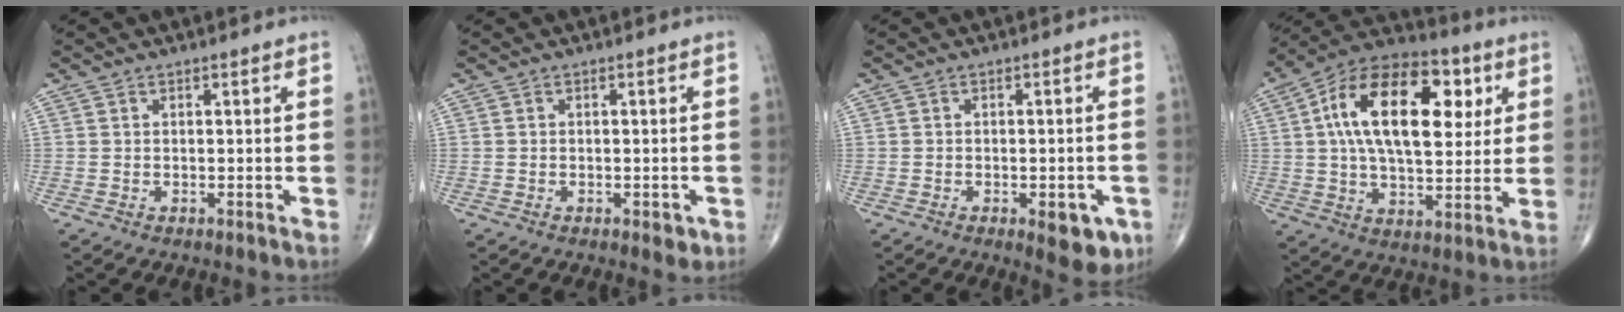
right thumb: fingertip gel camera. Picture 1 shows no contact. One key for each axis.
{"total": 2.1, "fx": -0.8, "fy": 1.1, "fz": 1.5, "tx": -0.012, "ty": 0.000, "tz": -0.009}
{"total": 6.5, "fx": -2.7, "fy": 2.8, "fz": 5.2, "tx": -0.048, "ty": 0.004, "tz": -0.027}
{"total": 22.9, "fx": 5.6, "fy": 12.2, "fz": 18.6, "tx": -0.286, "ty": 0.008, "tz": 0.082}